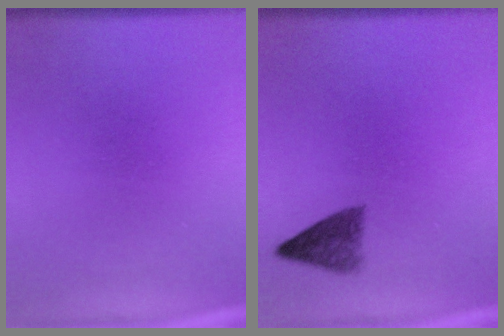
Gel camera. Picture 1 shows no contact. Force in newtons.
{"total": 3.5}